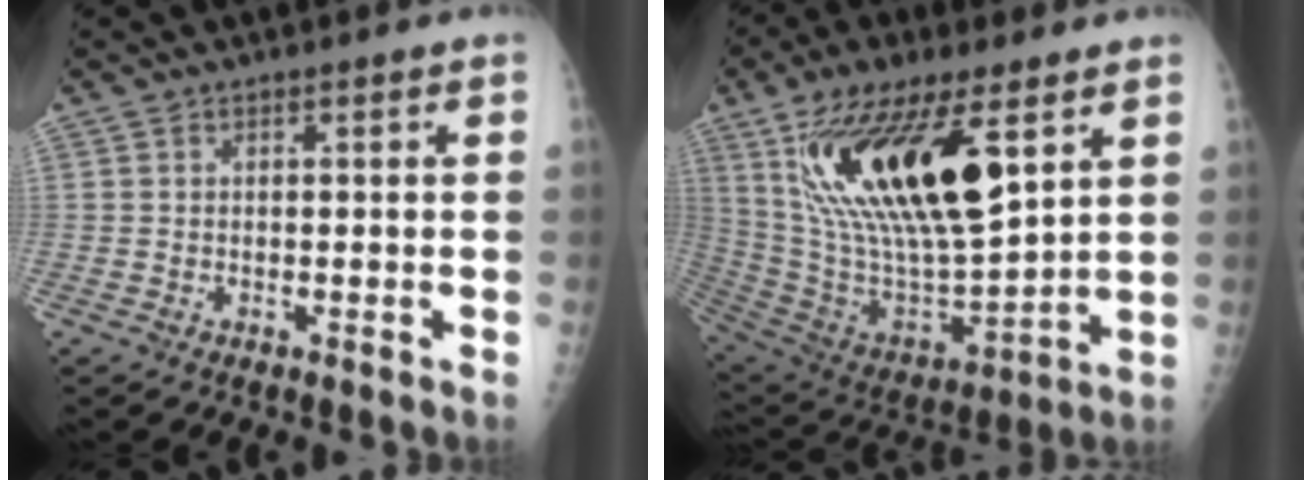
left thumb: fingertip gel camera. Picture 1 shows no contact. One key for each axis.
{"total": 25.4, "fx": 10.1, "fy": 10.0, "fz": 21.1, "tx": -0.378, "ty": -0.038, "tz": 0.193}